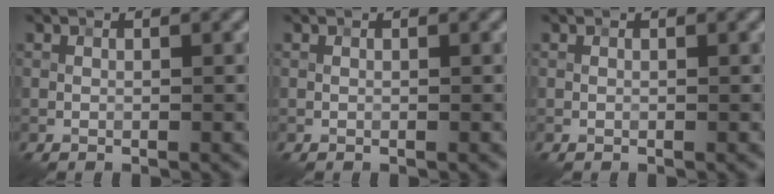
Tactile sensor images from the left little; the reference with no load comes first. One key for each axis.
{"total": 0.0}
{"total": 0.0}